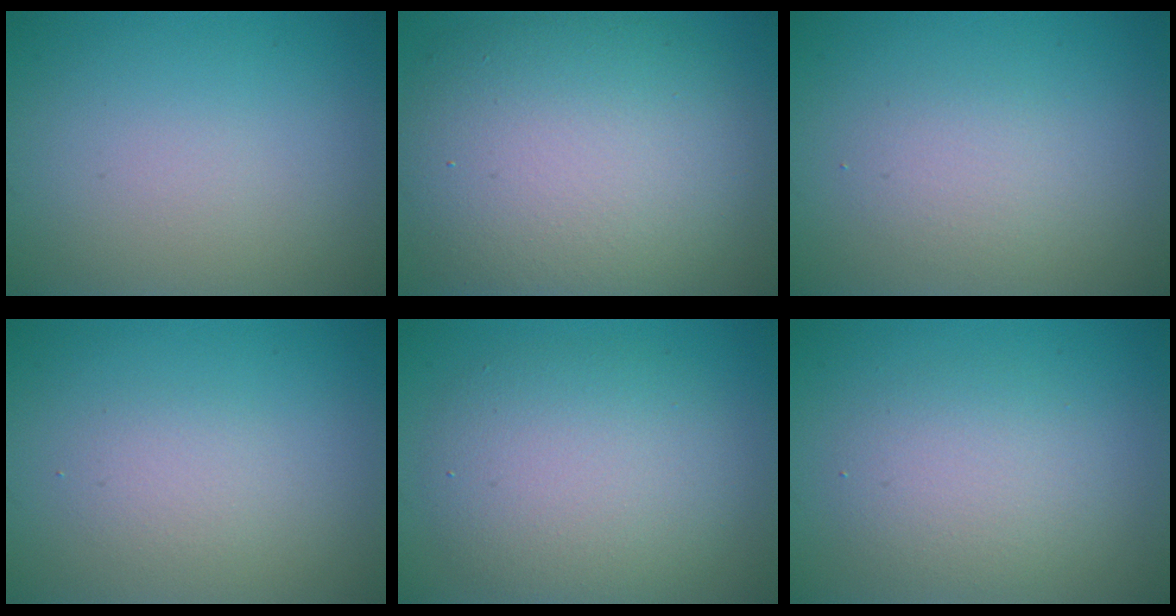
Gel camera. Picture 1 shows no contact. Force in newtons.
{"total": 12.1, "press": 12.1, "slide": 1.1}
{"total": 1.9, "press": 1.9, "slide": 0.2}
{"total": 1.6, "press": 1.6, "slide": 0.3}
{"total": 6.1, "press": 6.1, "slide": 0.4}
{"total": 3.2, "press": 3.2, "slide": 0.2}